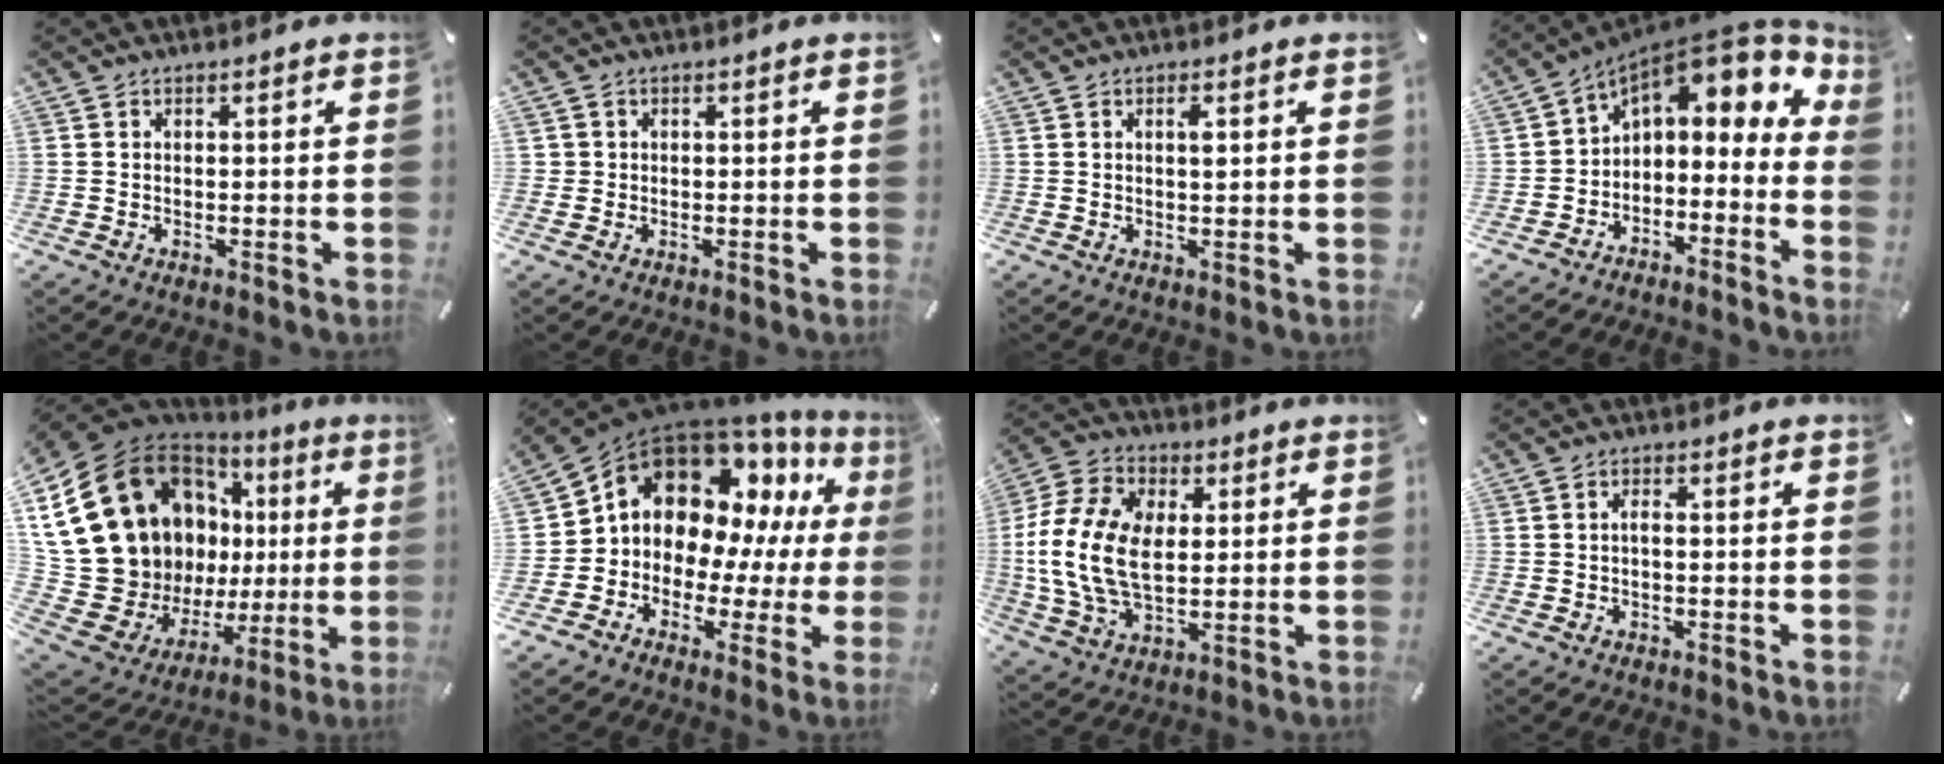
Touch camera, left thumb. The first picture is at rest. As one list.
[{"total": 1.2, "force": [0.1, 1.2, 0.0], "torque": [0.000, 0.004, -0.001]}, {"total": 1.8, "force": [0.5, 0.4, 1.7], "torque": [-0.026, -0.001, 0.005]}, {"total": 7.6, "force": [4.2, 4.7, 4.2], "torque": [-0.064, -0.041, 0.071]}, {"total": 29.7, "force": [6.5, 20.6, 20.4], "torque": [-0.358, -0.075, 0.171]}, {"total": 13.1, "force": [6.5, 10.3, 5.0], "torque": [-0.097, -0.070, 0.120]}, {"total": 16.8, "force": [0.7, 11.9, 11.9], "torque": [-0.276, 0.010, 0.013]}, {"total": 1.3, "force": [-0.4, 0.3, 1.2], "torque": [-0.023, 0.002, -0.009]}]